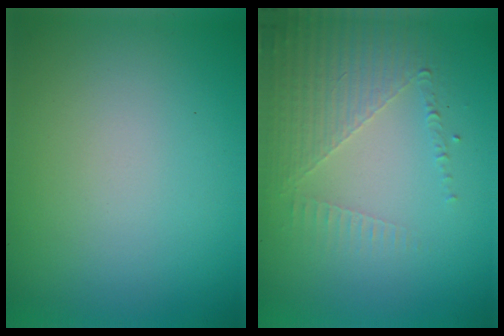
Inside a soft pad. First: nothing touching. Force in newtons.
{"total": 5.0, "press": 2.9, "slide": 4.1}